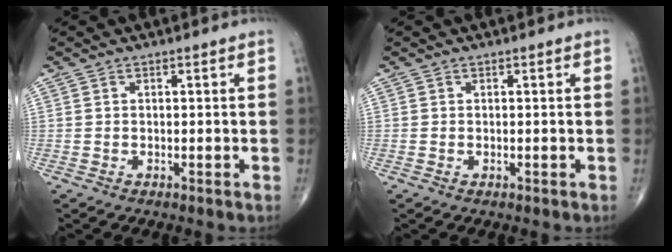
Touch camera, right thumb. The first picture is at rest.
{"total": 0.0}